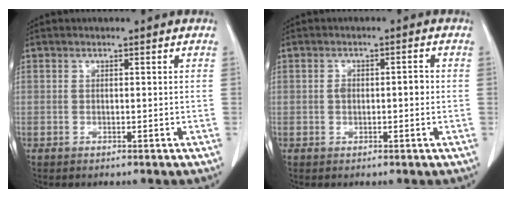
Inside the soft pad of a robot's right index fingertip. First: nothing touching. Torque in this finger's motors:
{"motor_torque": [0.22, -0.02, 0.01, 0.04]}